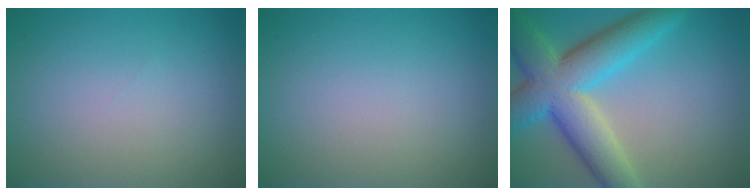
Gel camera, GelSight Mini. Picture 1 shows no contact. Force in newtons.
{"total": 0.0}
{"total": 10.0, "press": 10.0, "slide": 0.6}